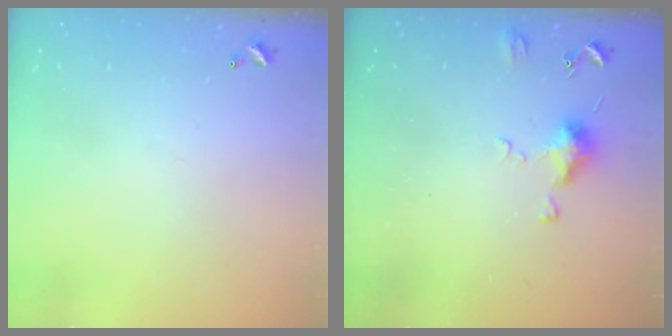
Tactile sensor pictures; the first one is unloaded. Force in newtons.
{"total": 5.9, "press": 5.8, "slide": 0.9}